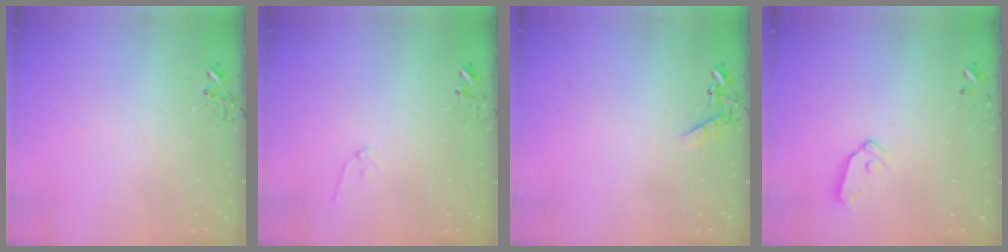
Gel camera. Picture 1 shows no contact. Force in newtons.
{"total": 6.5, "press": 6.5, "slide": 0.6}
{"total": 6.8, "press": 6.8, "slide": 0.3}
{"total": 8.1, "press": 8.1, "slide": 0.7}